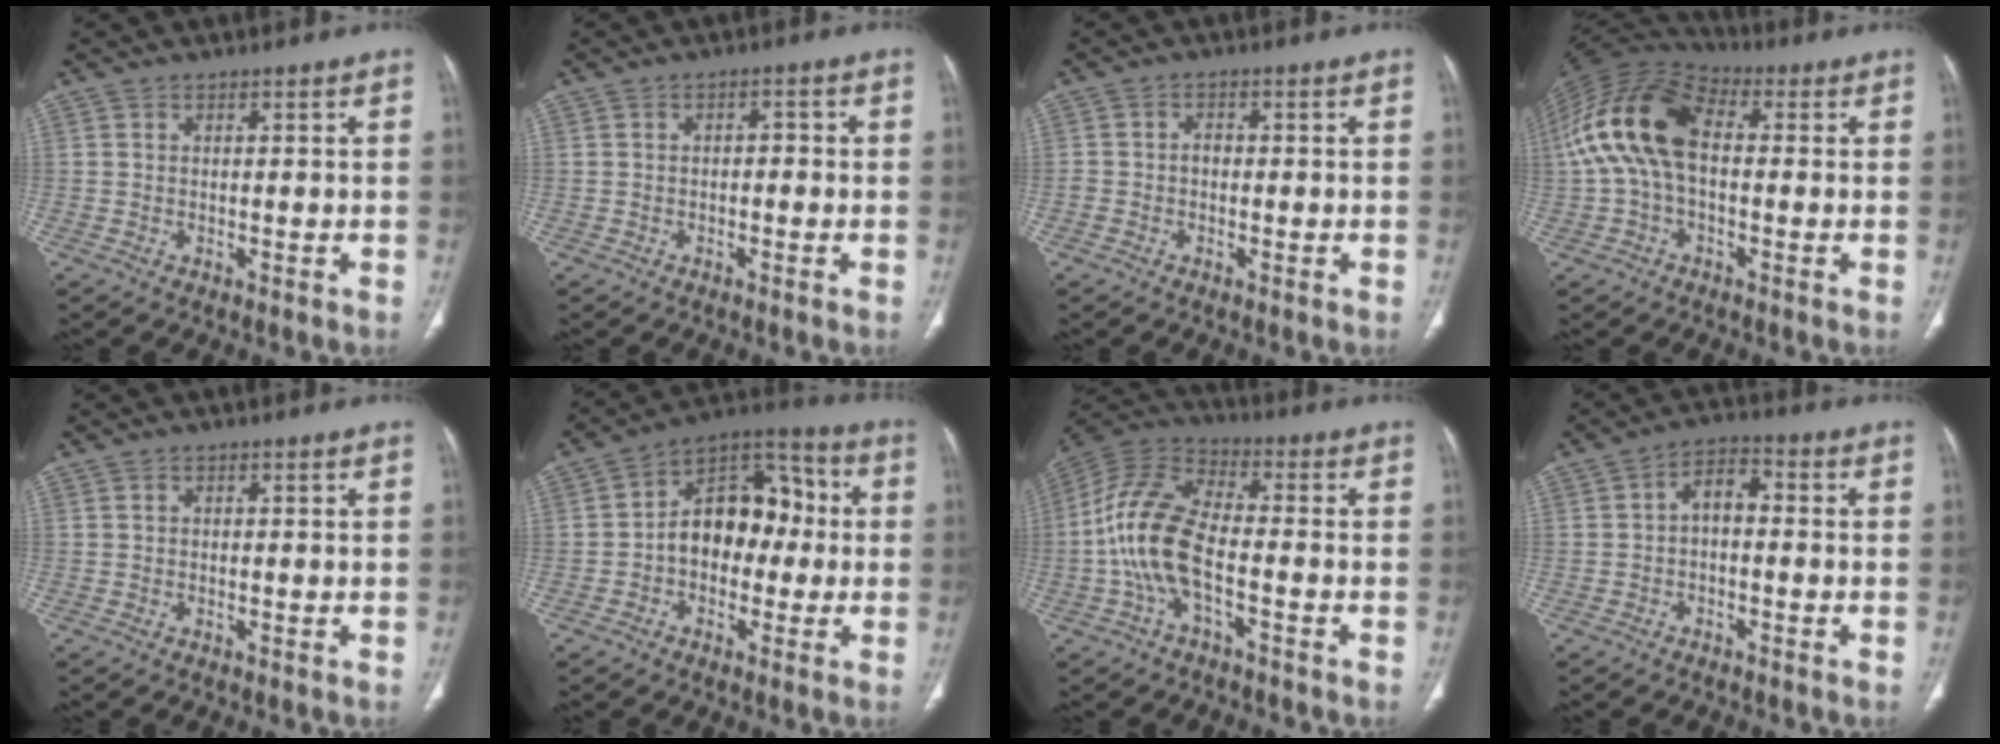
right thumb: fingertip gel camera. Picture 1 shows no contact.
{"total": 1.9, "force": [-0.3, 1.2, 1.5], "torque": [-0.015, 0.010, -0.008]}
{"total": 1.8, "force": [-0.5, 1.4, 1.1], "torque": [-0.014, 0.009, -0.011]}
{"total": 15.7, "force": [0.8, 9.2, 12.6], "torque": [-0.255, 0.039, 0.004]}
{"total": 0.0}
{"total": 14.8, "force": [-0.4, 10.2, 10.8], "torque": [-0.119, 0.048, -0.019]}
{"total": 13.7, "force": [-3.4, 6.5, 11.6], "torque": [-0.253, 0.037, -0.070]}
{"total": 5.3, "force": [-0.5, 3.2, 4.3], "torque": [-0.061, 0.026, -0.020]}